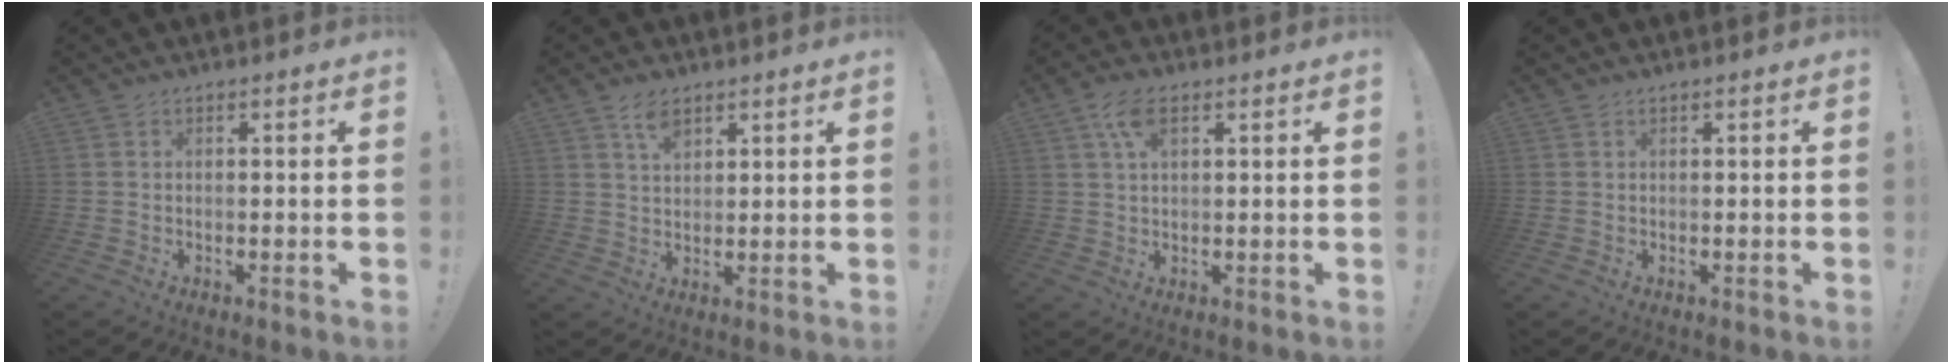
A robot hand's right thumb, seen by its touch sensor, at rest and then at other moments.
{"total": 4.9, "force": [3.2, 2.3, 2.9], "torque": [-0.044, -0.016, 0.056]}
{"total": 5.9, "force": [2.7, 2.6, 4.5], "torque": [-0.077, -0.003, 0.048]}
{"total": 0.0}